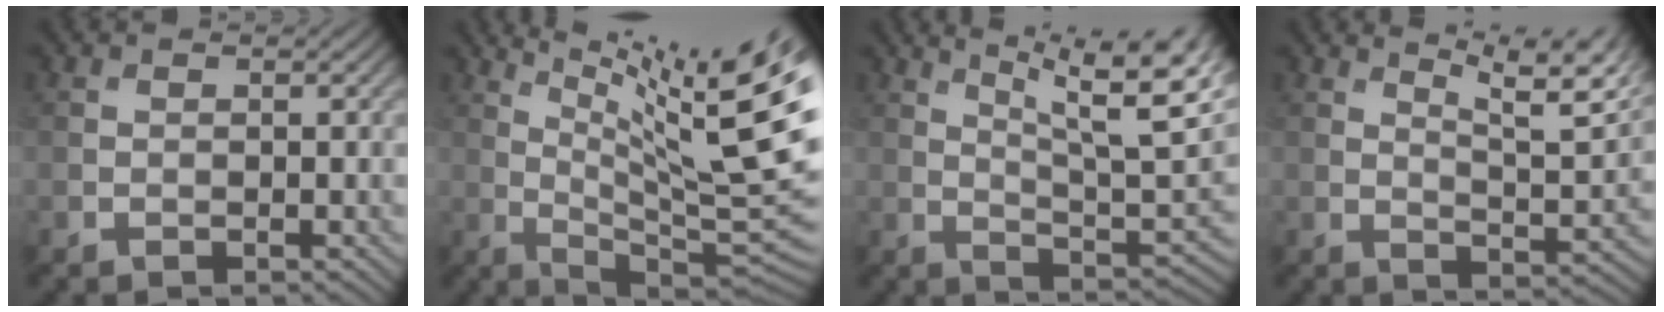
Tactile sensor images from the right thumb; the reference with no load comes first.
{"total": 15.8, "force": [7.1, 2.9, 13.8], "torque": [-0.209, -0.002, 0.129]}
{"total": 15.9, "force": [9.0, 4.4, 12.4], "torque": [-0.201, 0.018, 0.139]}
{"total": 9.7, "force": [6.8, 2.1, 6.6], "torque": [-0.110, 0.000, 0.102]}